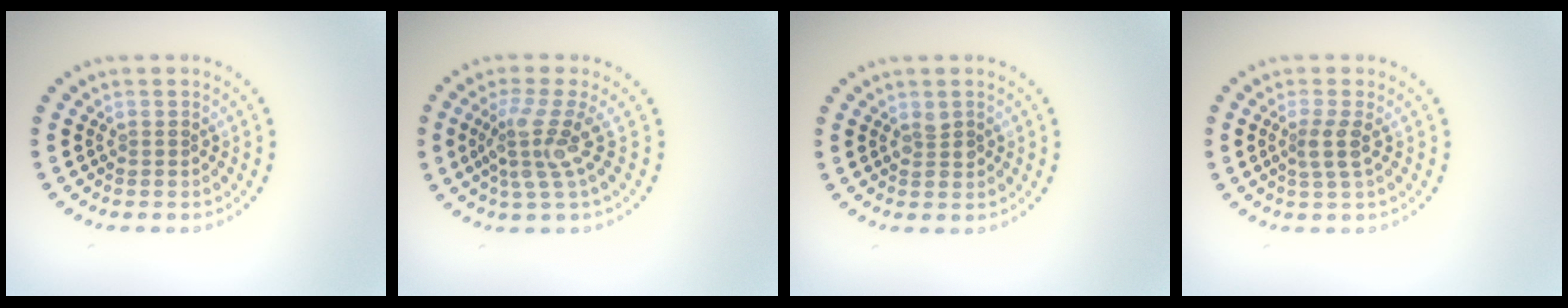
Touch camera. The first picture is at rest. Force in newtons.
{"total": 3.6, "press": 2.5, "slide": 2.5}
{"total": 1.1, "press": 1.0, "slide": 0.2}
{"total": 1.8, "press": 1.5, "slide": 1.0}